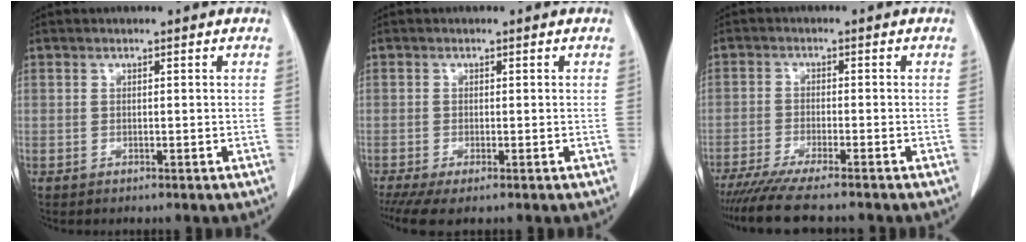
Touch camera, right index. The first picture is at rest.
{"total": 3.7, "force": [-2.6, 0.5, 2.6], "torque": [-0.044, -0.012, -0.044]}
{"total": 11.6, "force": [-10.0, 0.2, 6.0], "torque": [-0.083, -0.028, -0.156]}